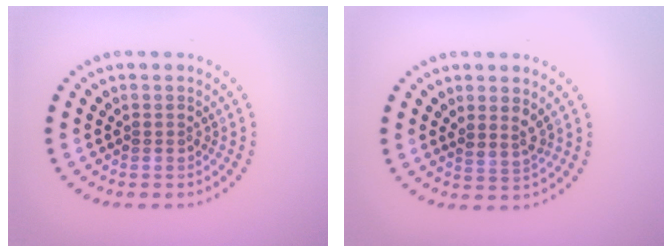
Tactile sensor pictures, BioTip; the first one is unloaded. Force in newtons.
{"total": 1.7, "press": 1.3, "slide": 1.1}